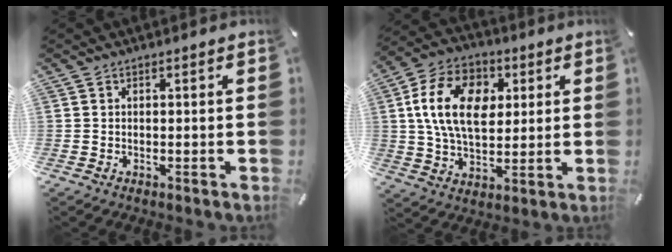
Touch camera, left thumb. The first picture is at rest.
{"total": 15.9, "force": [3.3, 10.9, 11.0], "torque": [-0.218, 0.017, 0.058]}